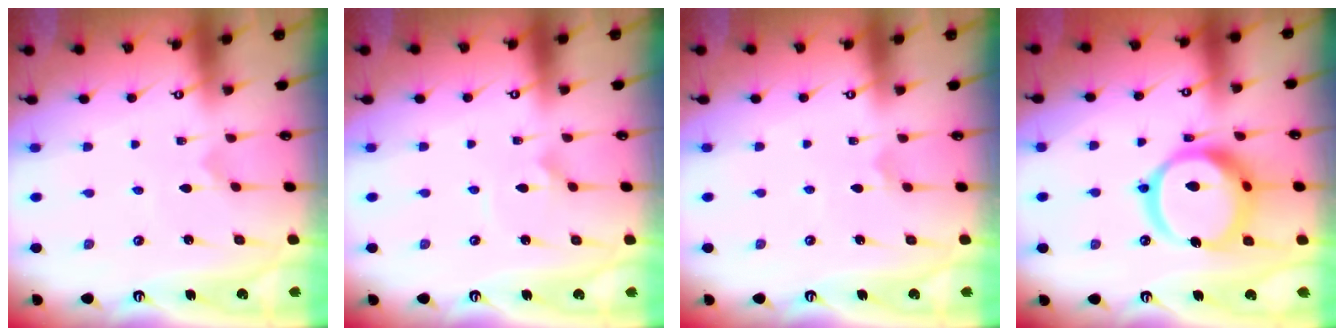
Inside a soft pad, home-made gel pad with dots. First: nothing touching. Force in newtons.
{"total": 3.2, "press": 3.2, "slide": 0.0}
{"total": 2.3, "press": 2.3, "slide": 0.2}
{"total": 19.4, "press": 19.3, "slide": 2.1}